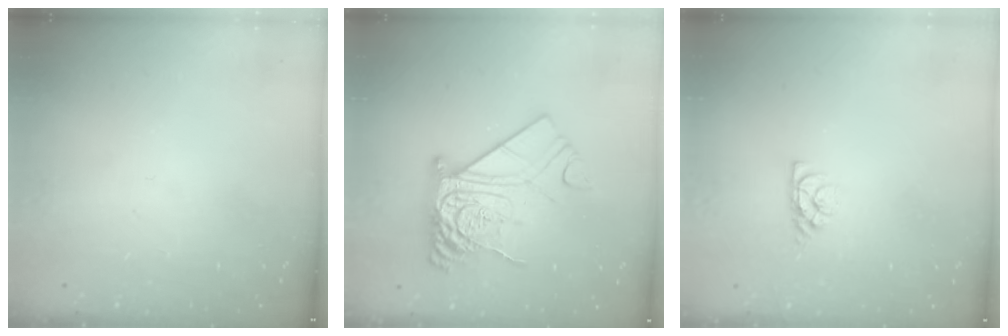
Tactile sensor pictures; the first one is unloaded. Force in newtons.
{"total": 15.6, "press": 15.5, "slide": 1.9}
{"total": 4.6, "press": 4.6, "slide": 0.5}